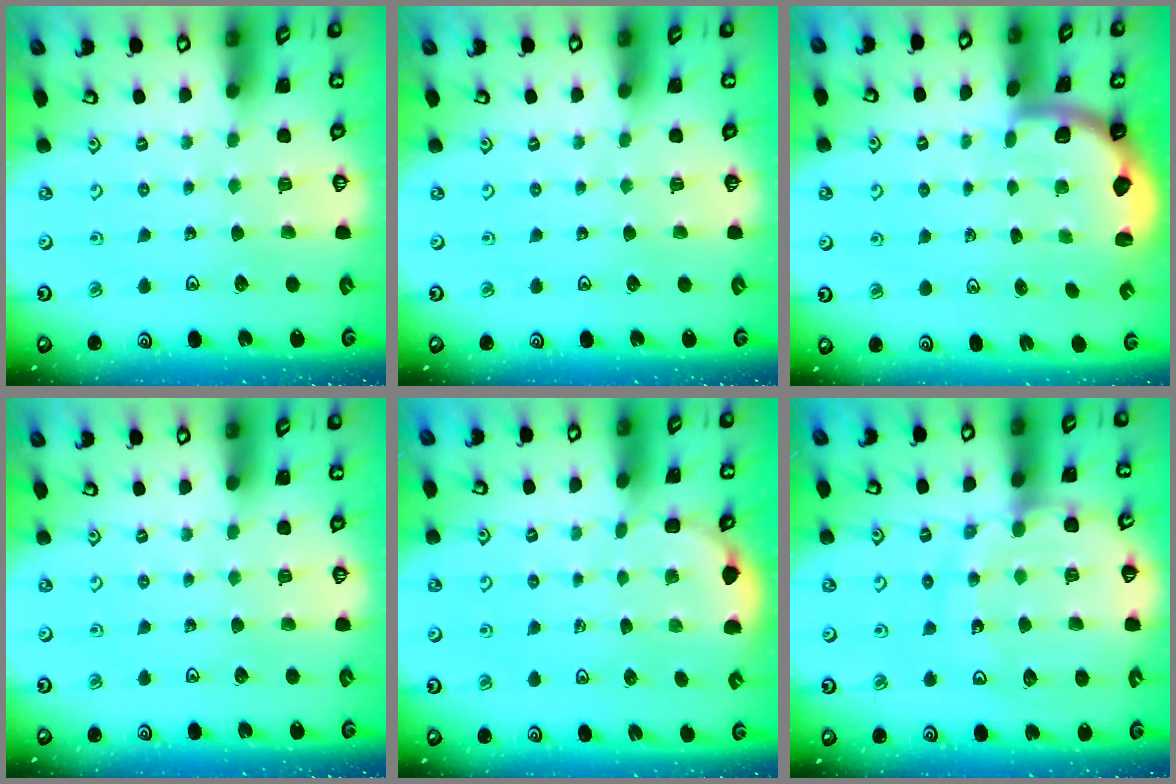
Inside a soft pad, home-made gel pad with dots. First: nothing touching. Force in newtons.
{"total": 0.0}
{"total": 2.0, "press": 1.9, "slide": 0.5}
{"total": 0.0}
{"total": 2.4, "press": 1.0, "slide": 2.1}
{"total": 13.5, "press": 13.4, "slide": 1.5}